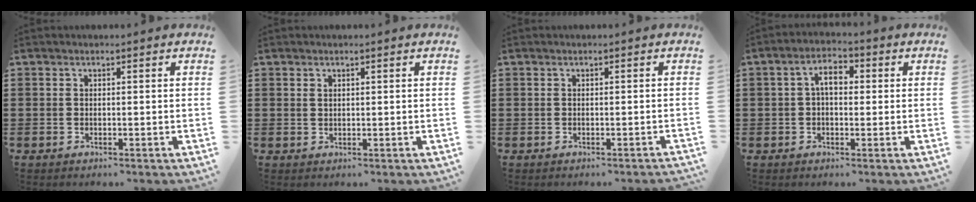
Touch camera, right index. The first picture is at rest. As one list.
[{"total": 0.8, "force": [0.5, 0.5, 0.3], "torque": [-0.007, 0.002, 0.010]}, {"total": 0.5, "force": [-0.4, -0.1, 0.3], "torque": [-0.006, -0.004, -0.007]}, {"total": 4.1, "force": [0.3, 2.3, 3.3], "torque": [-0.067, 0.015, 0.002]}]